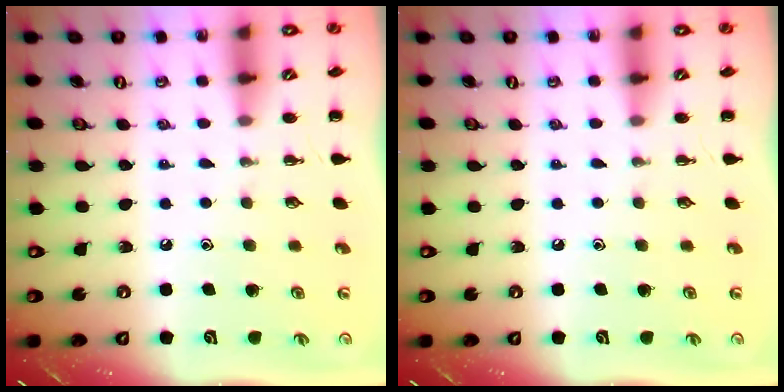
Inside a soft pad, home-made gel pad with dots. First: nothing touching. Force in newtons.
{"total": 0.0}